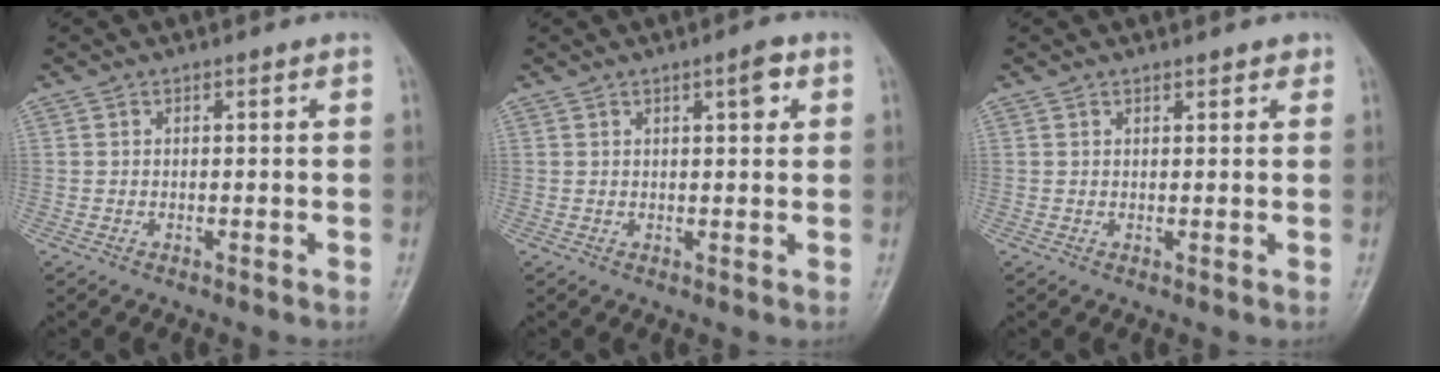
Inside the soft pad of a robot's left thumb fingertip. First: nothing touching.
{"total": 3.1, "force": [1.4, 0.9, 2.6], "torque": [-0.031, -0.003, 0.019]}
{"total": 1.5, "force": [1.2, 0.6, 0.7], "torque": [-0.001, -0.004, 0.013]}